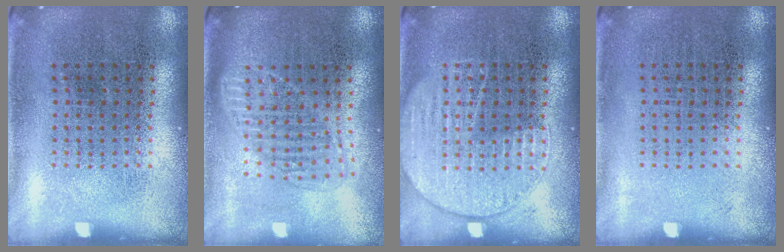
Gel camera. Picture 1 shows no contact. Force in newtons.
{"total": 1.5, "press": 1.3, "slide": 0.8}
{"total": 2.4, "press": 2.4, "slide": 0.2}
{"total": 0.0}